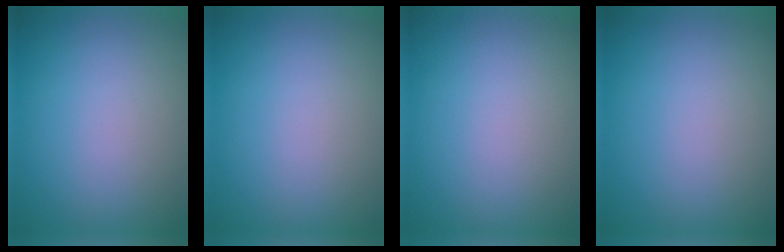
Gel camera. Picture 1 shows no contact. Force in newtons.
{"total": 0.0}
{"total": 0.0}
{"total": 0.0}